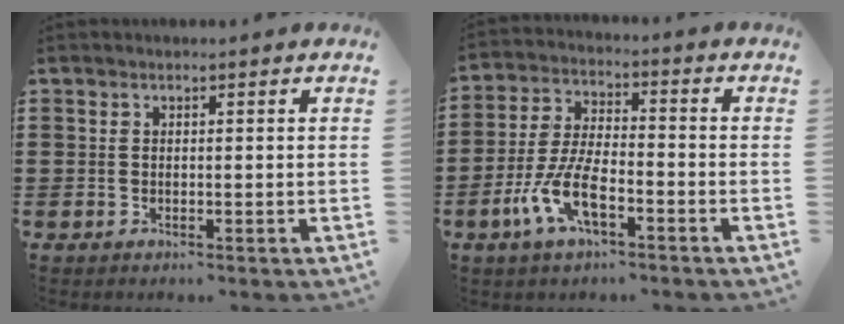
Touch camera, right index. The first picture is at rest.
{"total": 8.4, "force": [-4.1, 2.9, 6.8], "torque": [-0.166, -0.010, -0.083]}